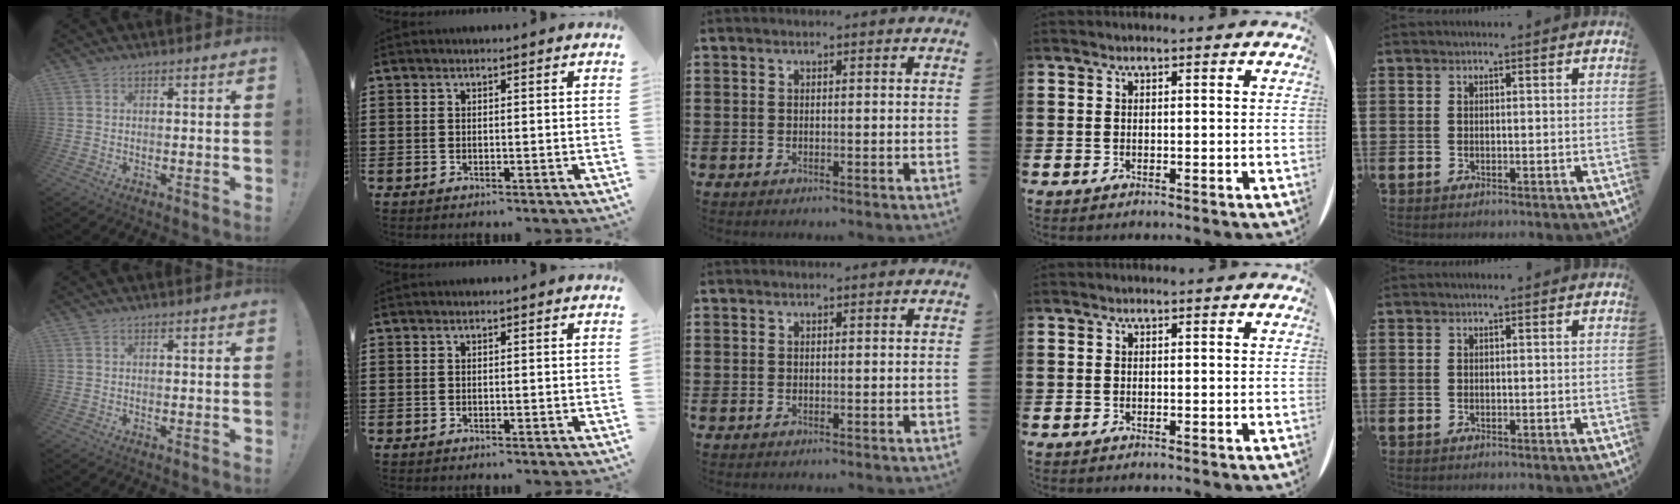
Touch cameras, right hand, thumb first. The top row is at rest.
{}